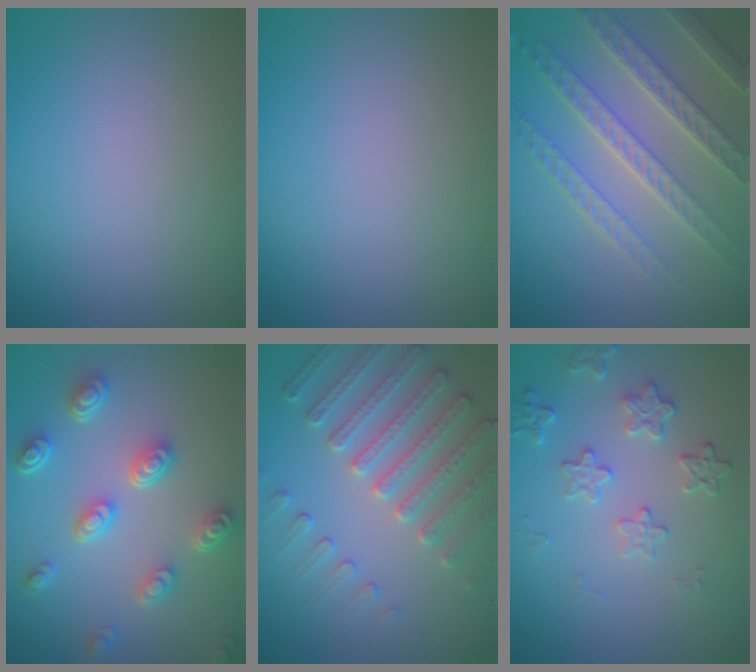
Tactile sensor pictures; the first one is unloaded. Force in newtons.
{"total": 0.0}
{"total": 5.6, "press": 4.8, "slide": 2.8}
{"total": 4.6, "press": 3.5, "slide": 2.9}
{"total": 4.4, "press": 4.3, "slide": 1.2}
{"total": 2.6, "press": 2.0, "slide": 1.7}